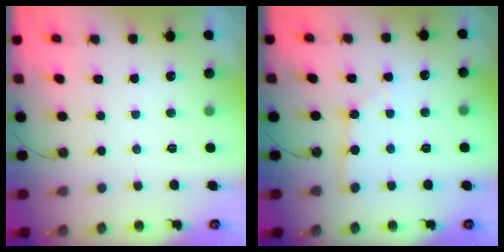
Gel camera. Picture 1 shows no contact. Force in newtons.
{"total": 3.5, "press": 3.4, "slide": 0.6}